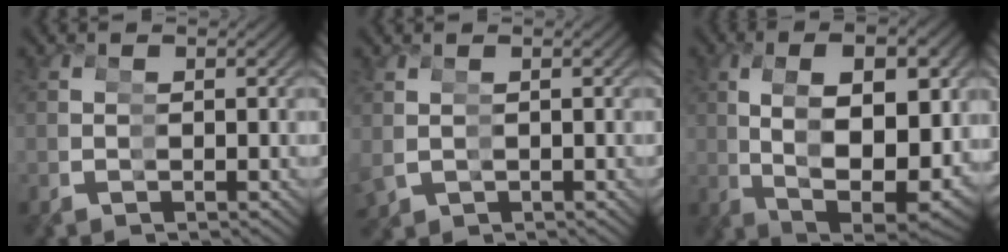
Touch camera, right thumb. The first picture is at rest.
{"total": 1.7, "force": [0.3, 1.7, 0.0], "torque": [-0.009, -0.007, 0.014]}
{"total": 9.5, "force": [-0.2, 5.0, 8.1], "torque": [-0.166, -0.003, 0.011]}